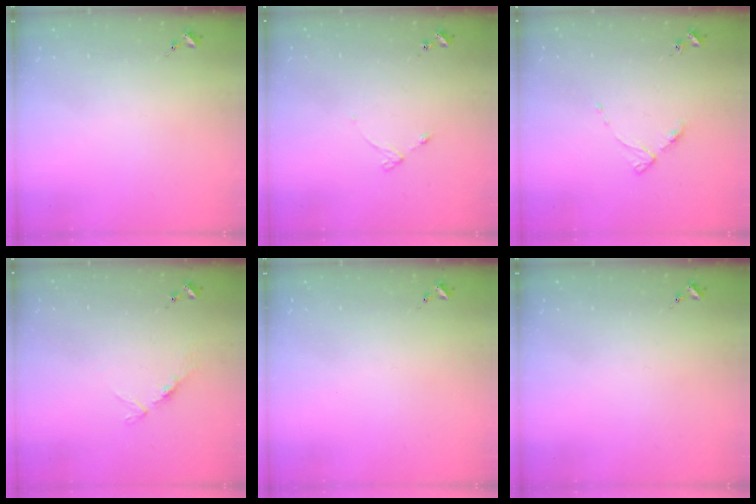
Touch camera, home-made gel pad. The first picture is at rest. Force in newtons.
{"total": 4.0, "press": 3.9, "slide": 0.5}
{"total": 4.5, "press": 4.4, "slide": 0.6}
{"total": 5.9, "press": 5.9, "slide": 0.5}
{"total": 0.0}
{"total": 0.0}